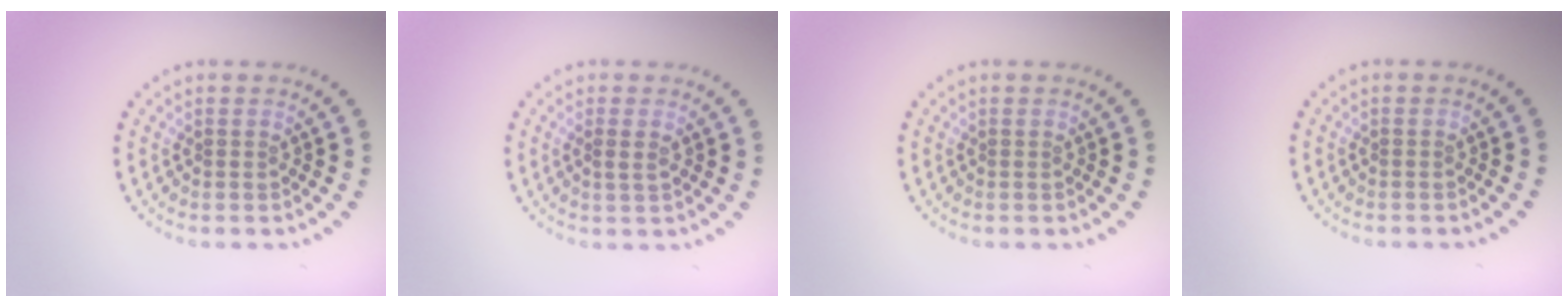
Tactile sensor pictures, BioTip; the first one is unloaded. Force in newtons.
{"total": 0.6, "press": 0.6, "slide": 0.2}
{"total": 0.0}
{"total": 0.0}